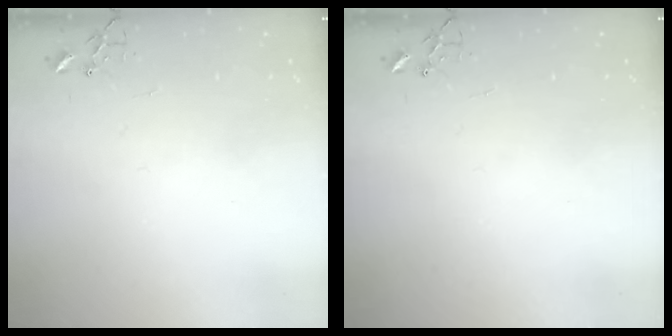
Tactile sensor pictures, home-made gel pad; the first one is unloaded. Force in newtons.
{"total": 0.0}